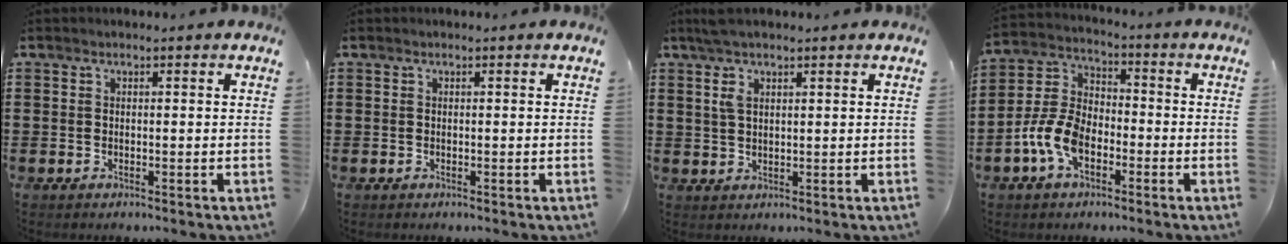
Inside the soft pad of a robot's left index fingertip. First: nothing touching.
{"total": 0.0}
{"total": 3.5, "force": [1.9, 1.0, 2.8], "torque": [-0.060, 0.006, 0.032]}
{"total": 8.2, "force": [-3.7, 4.7, 5.5], "torque": [-0.151, 0.000, -0.080]}